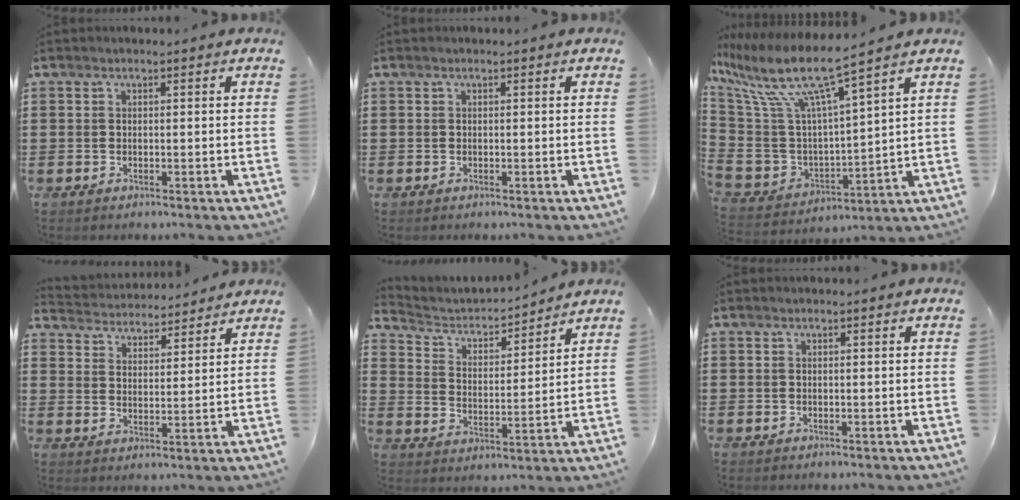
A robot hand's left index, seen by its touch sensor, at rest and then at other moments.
{"total": 0.0}
{"total": 9.7, "force": [6.1, 2.6, 7.1], "torque": [-0.174, -0.042, 0.097]}
{"total": 3.9, "force": [3.9, 0.3, -0.3], "torque": [-0.017, -0.027, 0.065]}
{"total": 3.4, "force": [3.2, 1.2, 0.6], "torque": [-0.036, -0.026, 0.047]}
{"total": 0.0}